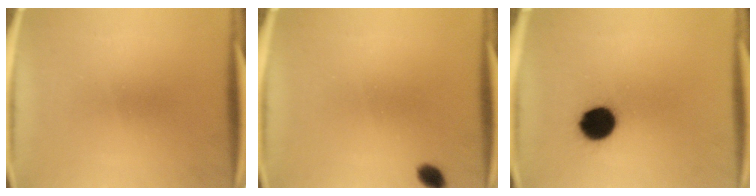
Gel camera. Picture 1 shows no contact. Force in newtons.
{"total": 2.3}
{"total": 10.3}